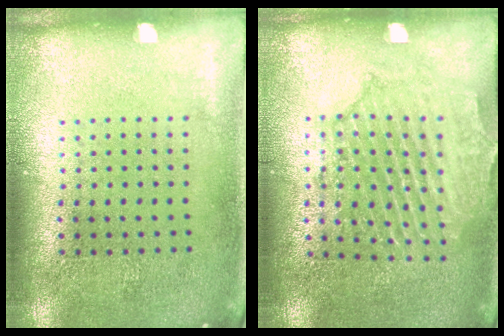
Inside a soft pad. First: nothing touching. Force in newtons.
{"total": 1.9, "press": 1.9, "slide": 0.4}